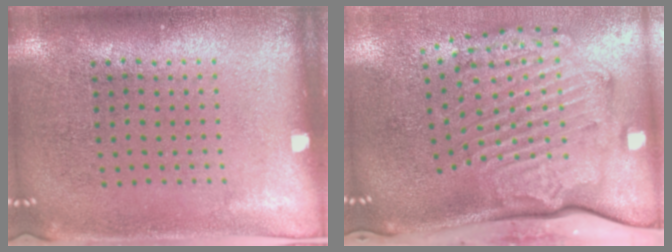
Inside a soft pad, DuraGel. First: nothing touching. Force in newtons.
{"total": 2.8, "press": 2.2, "slide": 1.7}